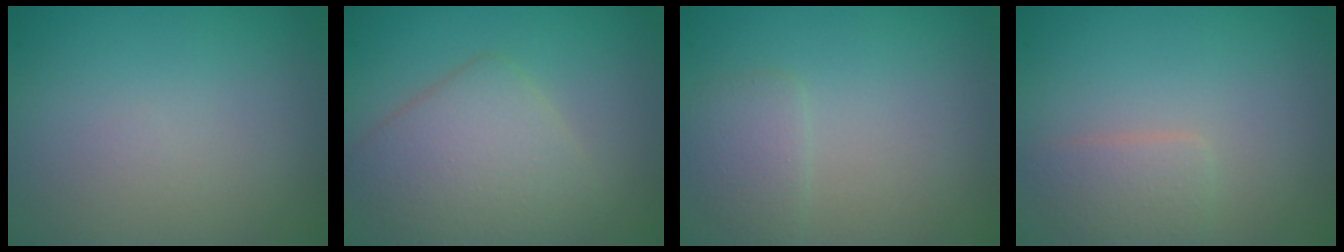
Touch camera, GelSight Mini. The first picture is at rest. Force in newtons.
{"total": 4.8, "press": 4.8, "slide": 0.1}
{"total": 1.7, "press": 1.7, "slide": 0.1}
{"total": 1.8, "press": 1.8, "slide": 0.0}